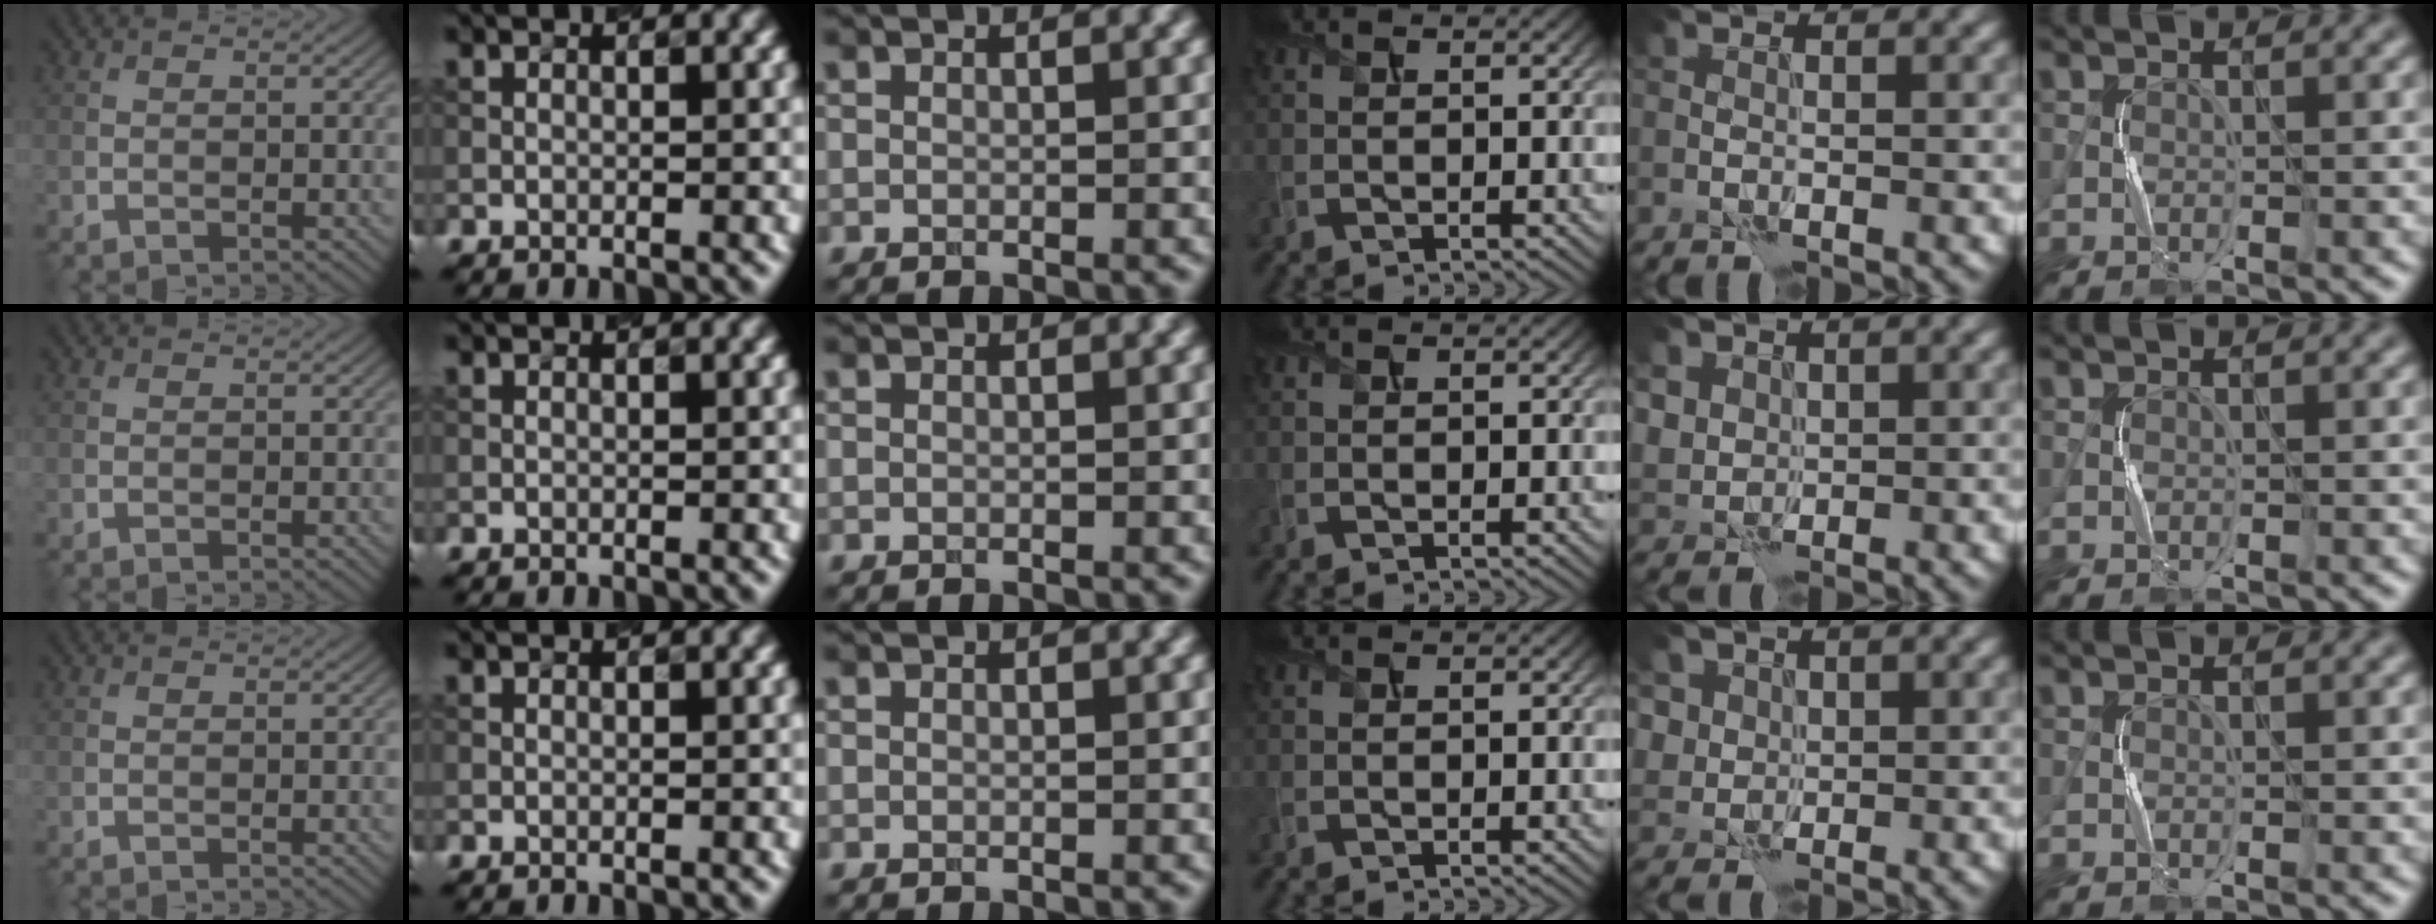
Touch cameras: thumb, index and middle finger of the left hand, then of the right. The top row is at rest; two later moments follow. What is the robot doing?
{"motion": "press", "object": "toy piano key"}